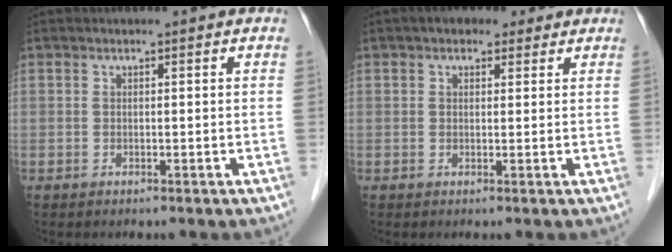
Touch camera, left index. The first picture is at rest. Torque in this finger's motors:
{"motor_torque": [-0.04, 0.04, -0.17, -0.12]}